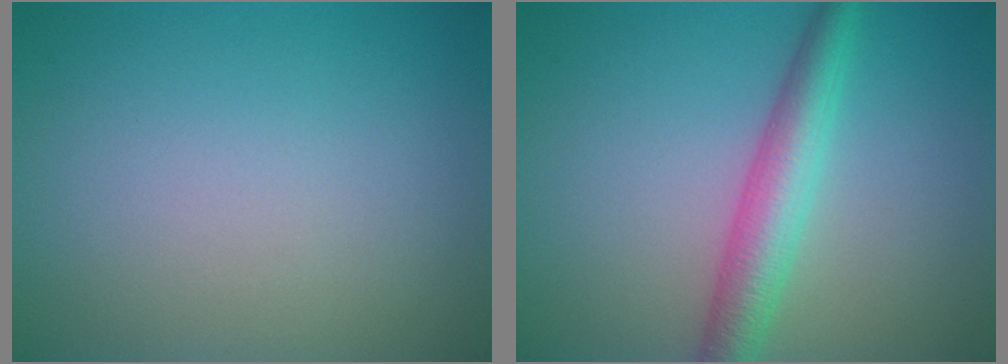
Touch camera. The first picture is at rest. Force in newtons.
{"total": 4.4, "press": 4.4, "slide": 0.1}